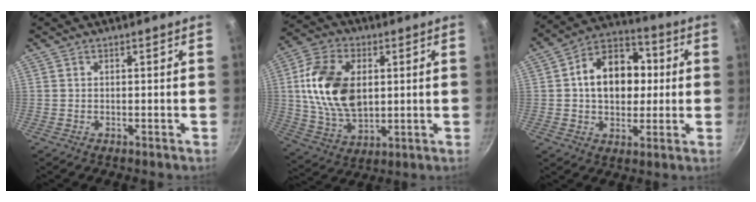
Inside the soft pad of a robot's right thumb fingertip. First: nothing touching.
{"total": 17.3, "force": [2.4, 11.1, 13.0], "torque": [-0.229, -0.006, 0.047]}
{"total": 15.8, "force": [1.7, 11.5, 10.7], "torque": [-0.125, 0.024, 0.013]}